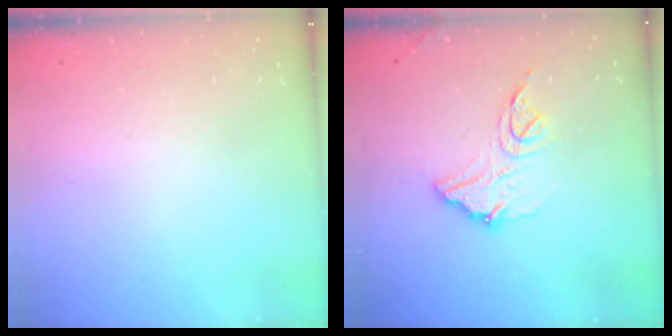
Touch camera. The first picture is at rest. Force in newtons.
{"total": 12.2, "press": 12.2, "slide": 0.6}